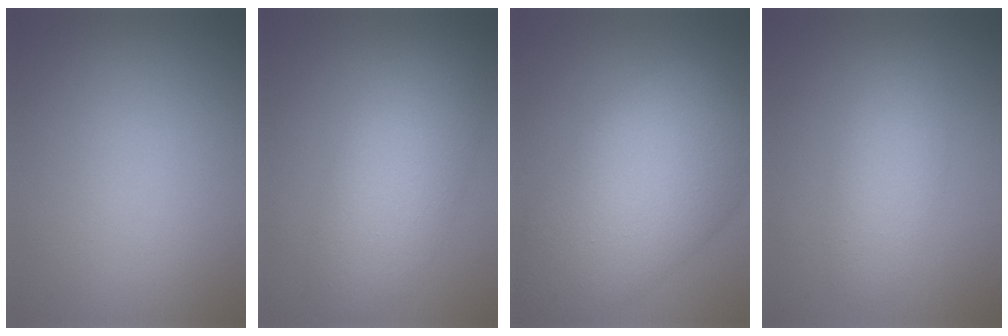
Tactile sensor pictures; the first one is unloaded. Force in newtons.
{"total": 6.1, "press": 6.1, "slide": 0.2}
{"total": 12.2, "press": 12.2, "slide": 0.5}
{"total": 3.2, "press": 3.2, "slide": 0.2}